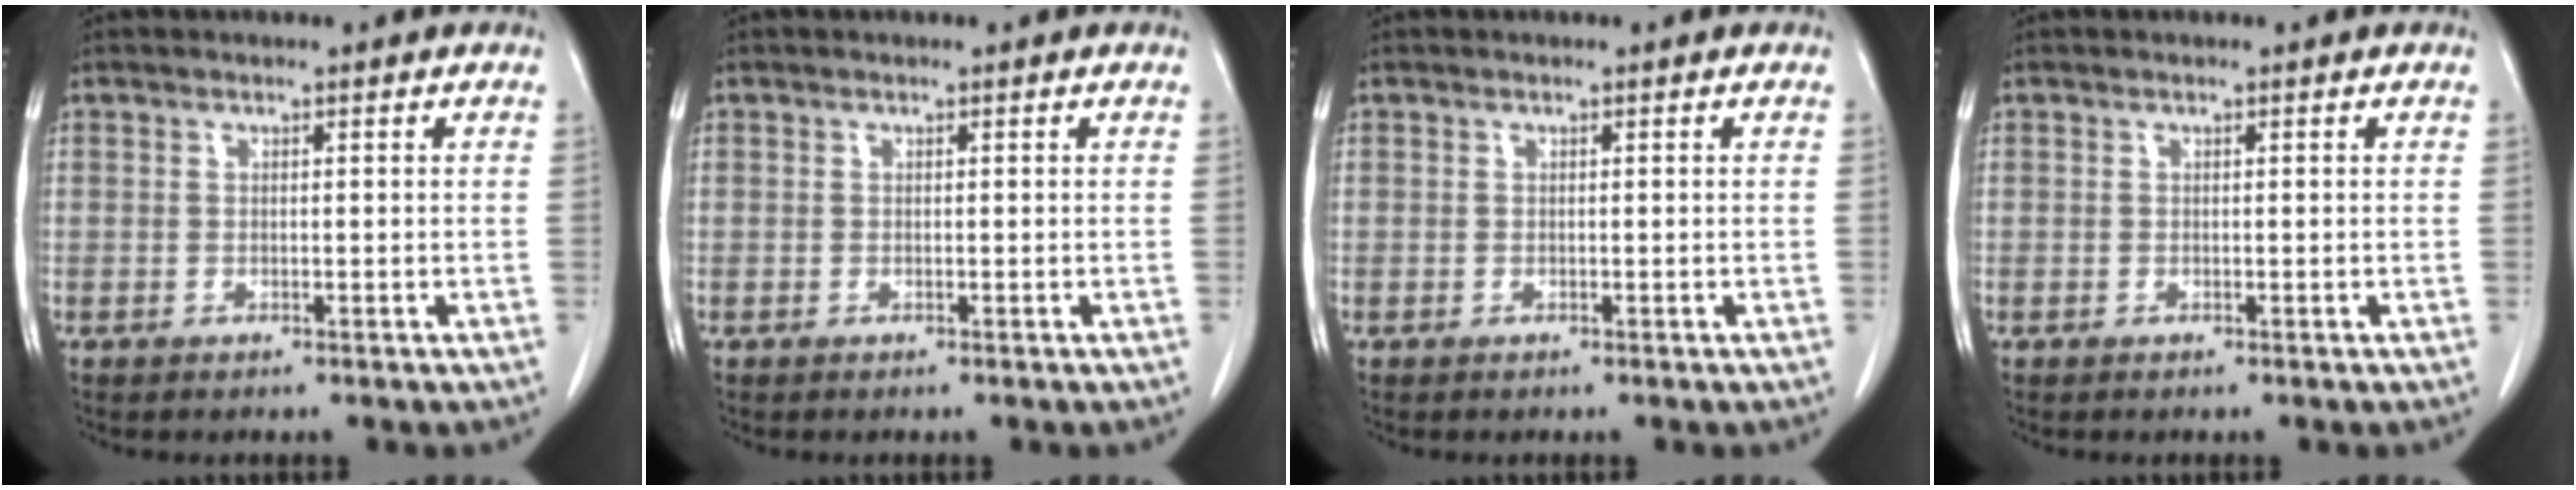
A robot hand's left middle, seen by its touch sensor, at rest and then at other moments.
{"total": 0.0}
{"total": 0.0}
{"total": 0.0}